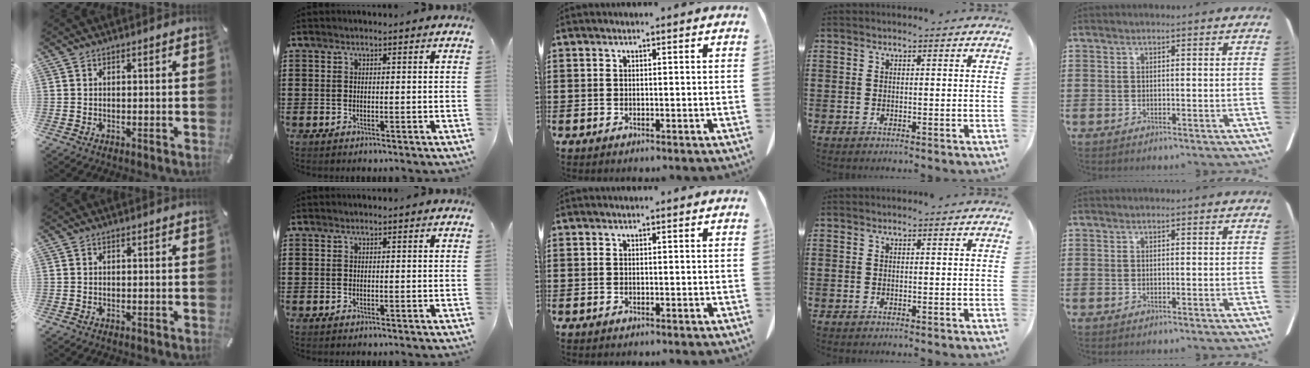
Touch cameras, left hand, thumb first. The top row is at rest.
{}